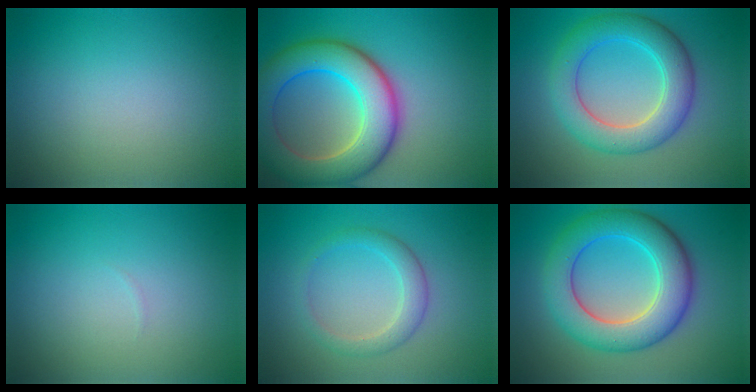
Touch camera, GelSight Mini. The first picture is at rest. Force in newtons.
{"total": 9.6, "press": 9.5, "slide": 0.4}
{"total": 6.2, "press": 6.2, "slide": 0.3}
{"total": 0.0}
{"total": 2.6, "press": 2.6, "slide": 0.2}
{"total": 8.1, "press": 8.1, "slide": 0.1}